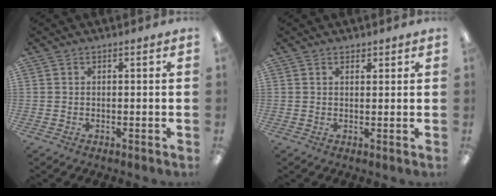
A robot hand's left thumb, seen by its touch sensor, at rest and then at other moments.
{"total": 1.4, "force": [1.1, 0.7, 0.3], "torque": [0.001, -0.003, 0.019]}